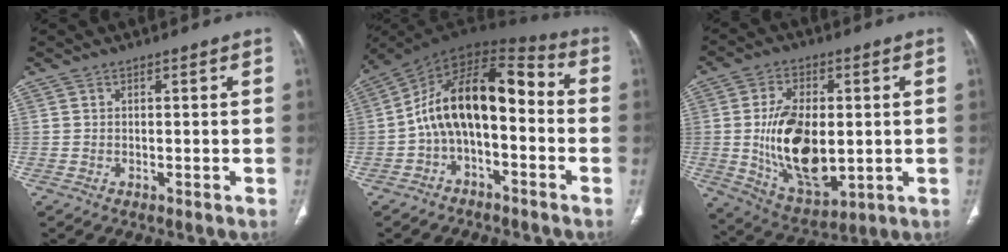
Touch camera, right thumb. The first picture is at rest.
{"total": 15.3, "force": [-2.0, 8.3, 12.7], "torque": [-0.193, 0.077, -0.043]}
{"total": 17.5, "force": [-0.5, 9.8, 14.5], "torque": [-0.243, -0.012, 0.009]}